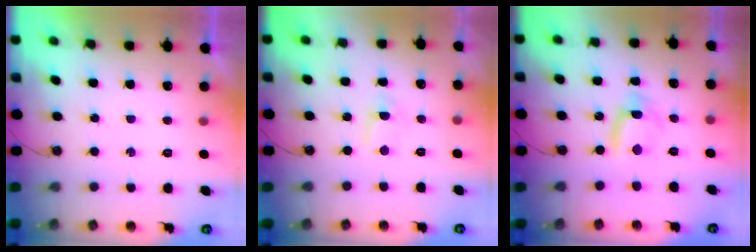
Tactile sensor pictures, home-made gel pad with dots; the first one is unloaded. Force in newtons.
{"total": 4.8, "press": 1.8, "slide": 4.5}
{"total": 5.9, "press": 4.9, "slide": 3.2}